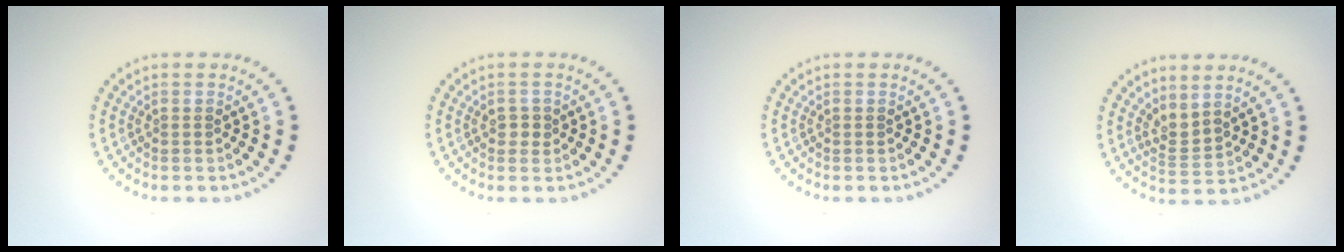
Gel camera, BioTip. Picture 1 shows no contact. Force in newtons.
{"total": 1.2, "press": 1.1, "slide": 0.4}
{"total": 0.0}
{"total": 2.2, "press": 1.6, "slide": 1.5}